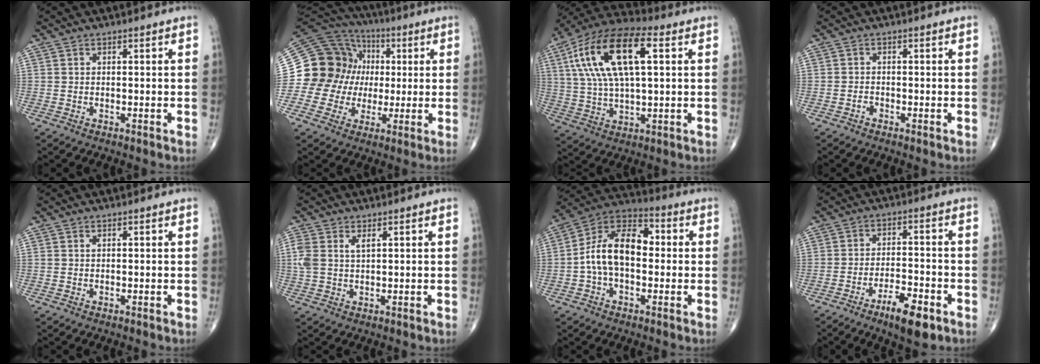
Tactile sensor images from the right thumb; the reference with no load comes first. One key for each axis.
{"total": 17.1, "fx": 0.8, "fy": 16.1, "fz": 5.7, "tx": -0.074, "ty": 0.053, "tz": 0.017}
{"total": 19.8, "fx": 5.3, "fy": 8.3, "fz": 17.2, "tx": -0.330, "ty": 0.020, "tz": 0.087}
{"total": 0.8, "fx": -0.6, "fy": 0.4, "fz": 0.3, "tx": -0.004, "ty": 0.001, "tz": -0.016}
{"total": 0.0}
{"total": 4.3, "fx": 1.5, "fy": 2.1, "fz": 3.4, "tx": -0.086, "ty": 0.011, "tz": 0.036}
{"total": 13.8, "fx": -0.3, "fy": 8.3, "fz": 11.1, "tx": -0.185, "ty": 0.040, "tz": -0.019}
{"total": 8.6, "fx": -4.9, "fy": 2.6, "fz": 6.5, "tx": -0.106, "ty": 0.023, "tz": -0.076}